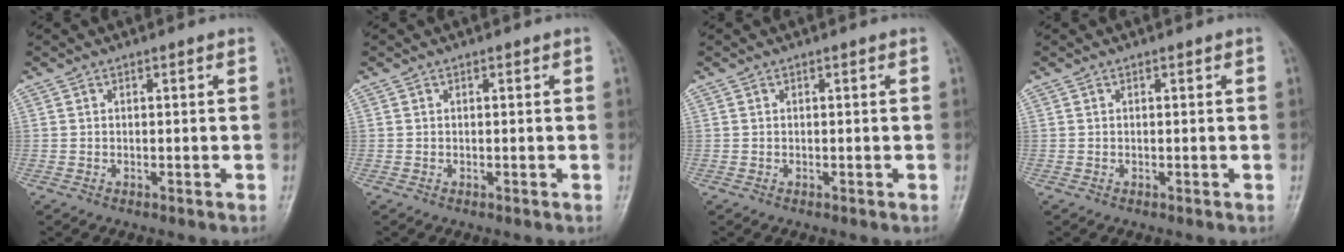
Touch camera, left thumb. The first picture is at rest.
{"total": 0.0}
{"total": 0.0}
{"total": 0.0}